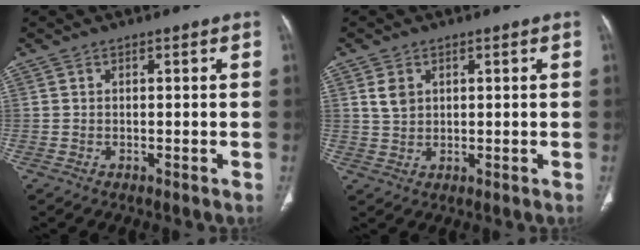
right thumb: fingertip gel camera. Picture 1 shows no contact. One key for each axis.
{"total": 3.2, "fx": 1.3, "fy": 2.4, "fz": 1.7, "tx": -0.026, "ty": -0.005, "tz": 0.030}